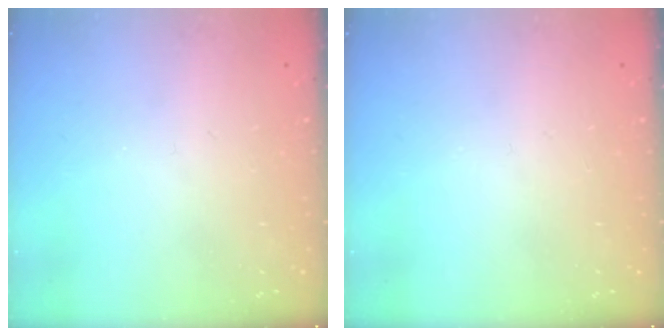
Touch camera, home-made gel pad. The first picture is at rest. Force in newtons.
{"total": 0.0}